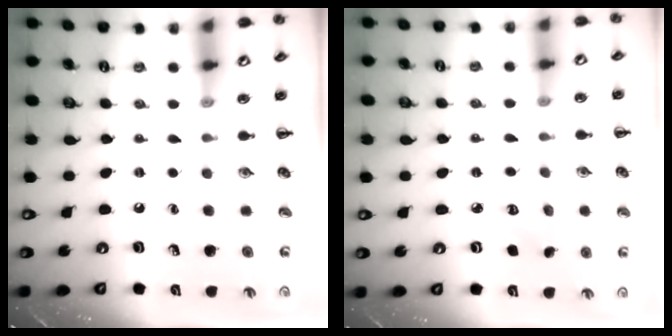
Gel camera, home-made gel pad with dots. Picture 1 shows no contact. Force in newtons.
{"total": 2.3, "press": 2.2, "slide": 0.6}